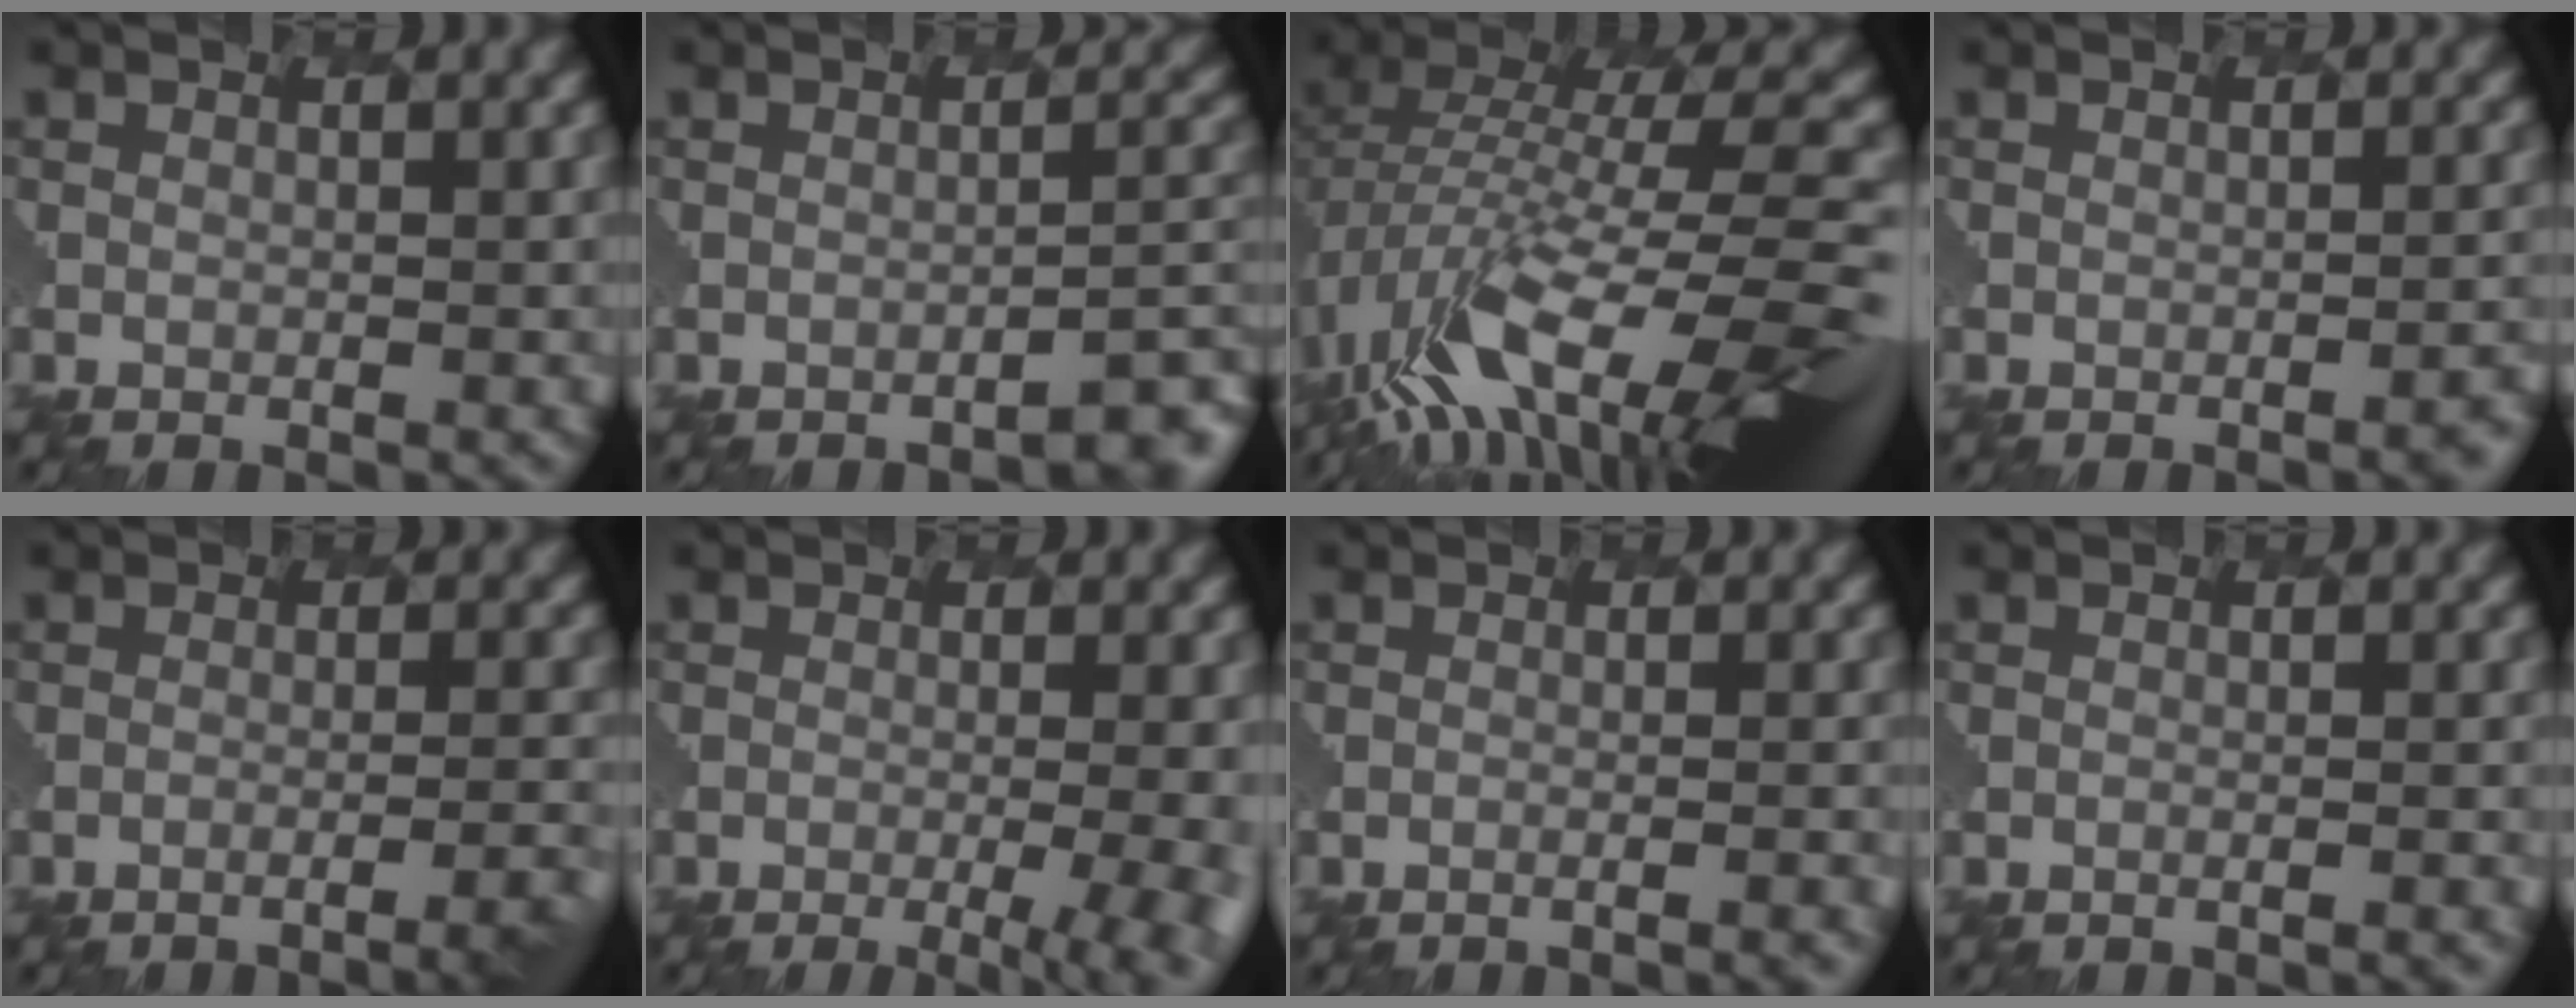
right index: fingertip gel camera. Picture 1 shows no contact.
{"total": 2.6, "force": [-1.8, 0.4, 1.9], "torque": [-0.024, 0.009, -0.030]}
{"total": 12.3, "force": [-6.2, 4.3, 9.7], "torque": [-0.196, 0.018, -0.105]}
{"total": 3.0, "force": [-1.1, 1.2, 2.5], "torque": [-0.020, -0.004, -0.005]}
{"total": 5.5, "force": [-3.1, 1.5, 4.2], "torque": [-0.037, 0.012, -0.030]}
{"total": 9.9, "force": [-2.0, 4.3, 8.7], "torque": [-0.063, 0.004, -0.017]}
{"total": 2.7, "force": [-1.0, 1.1, 2.2], "torque": [-0.007, 0.012, -0.033]}
{"total": 1.7, "force": [-0.6, 0.8, 1.4], "torque": [0.002, 0.009, -0.025]}